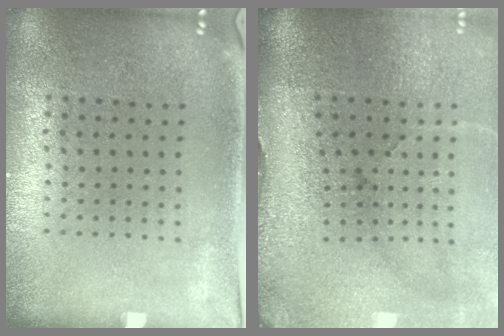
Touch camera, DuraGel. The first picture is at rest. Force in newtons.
{"total": 5.0, "press": 3.9, "slide": 3.2}